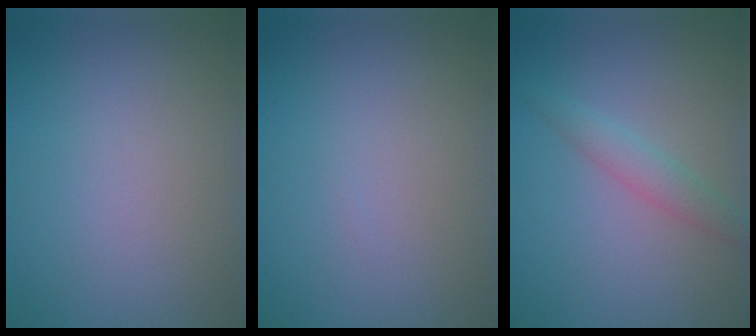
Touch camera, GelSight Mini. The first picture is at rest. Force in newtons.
{"total": 0.0}
{"total": 1.9, "press": 1.9, "slide": 0.1}